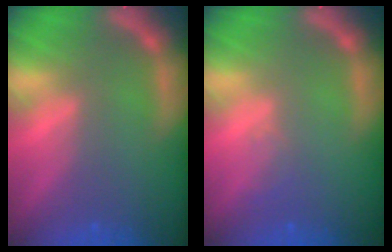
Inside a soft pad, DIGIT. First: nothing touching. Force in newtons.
{"total": 1.0}